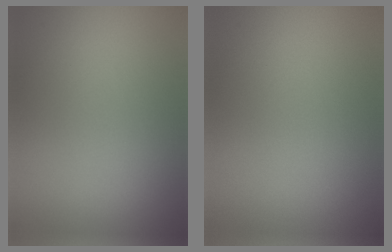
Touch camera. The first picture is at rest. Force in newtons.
{"total": 0.0}